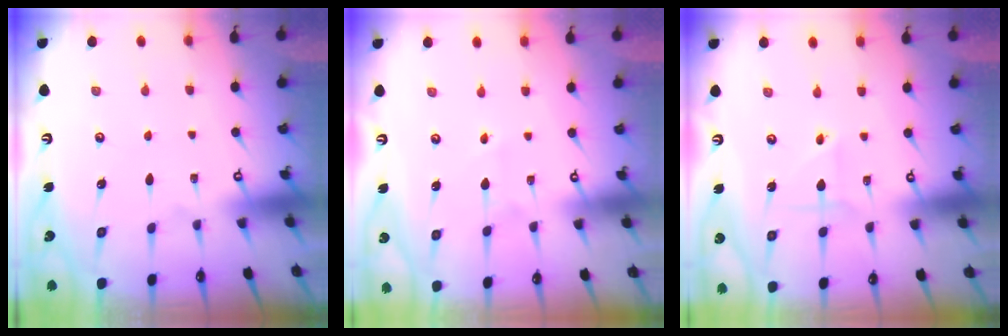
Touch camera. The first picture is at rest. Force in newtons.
{"total": 2.7, "press": 2.6, "slide": 0.3}
{"total": 2.9, "press": 2.9, "slide": 0.2}